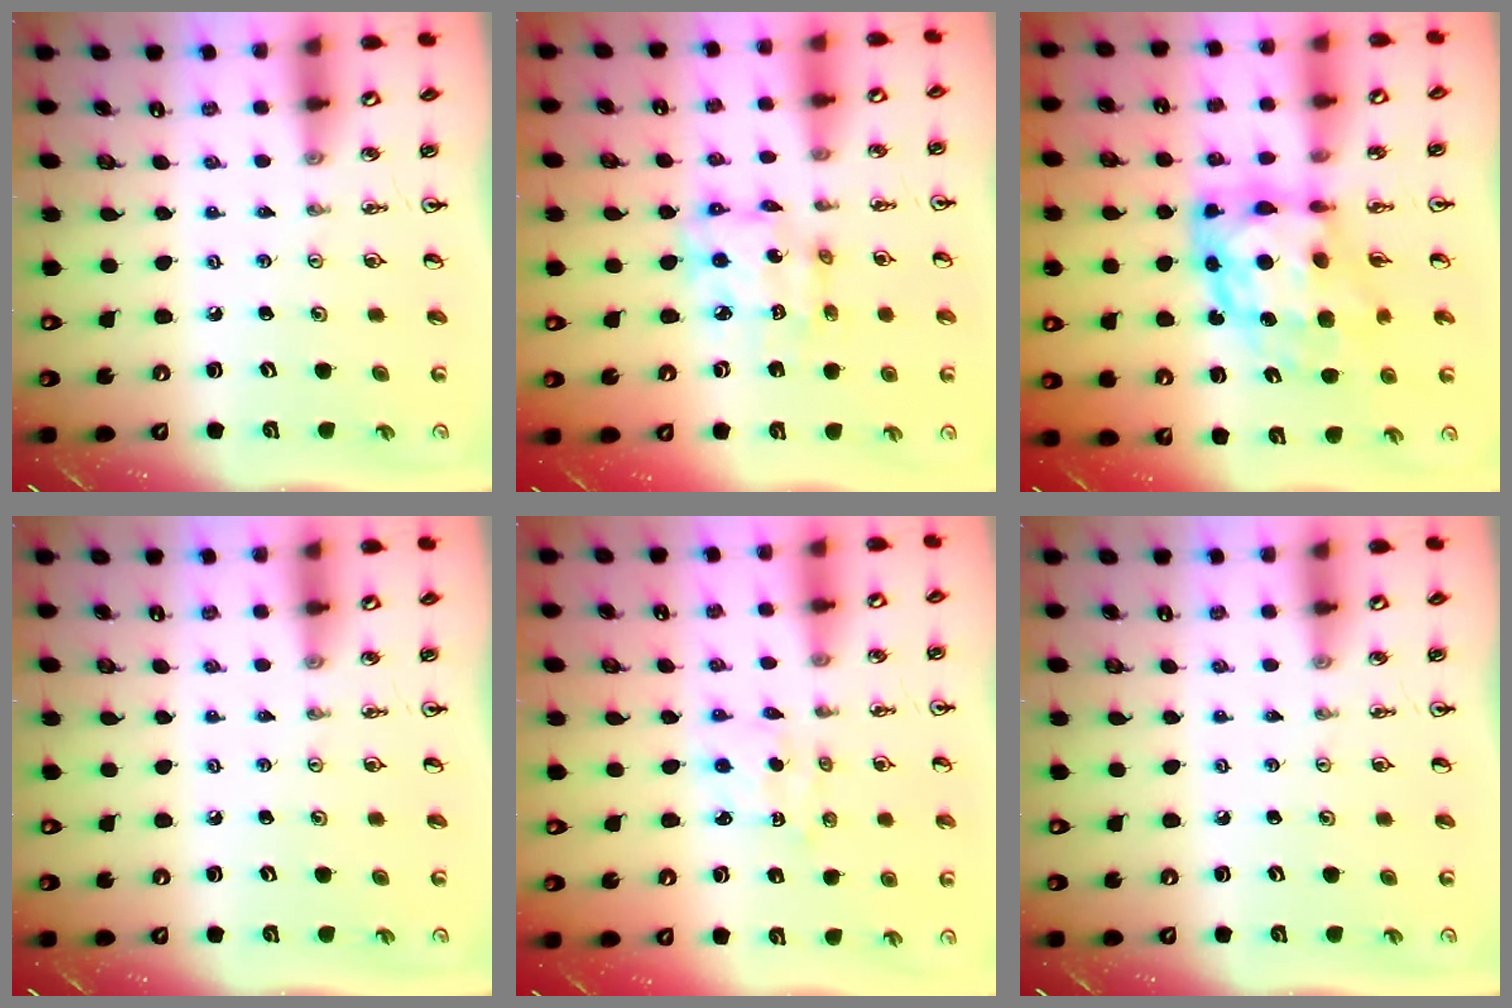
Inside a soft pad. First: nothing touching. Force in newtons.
{"total": 11.4, "press": 11.4, "slide": 0.9}
{"total": 11.5, "press": 11.5, "slide": 1.2}
{"total": 0.0}
{"total": 1.8, "press": 1.6, "slide": 0.6}
{"total": 0.0}